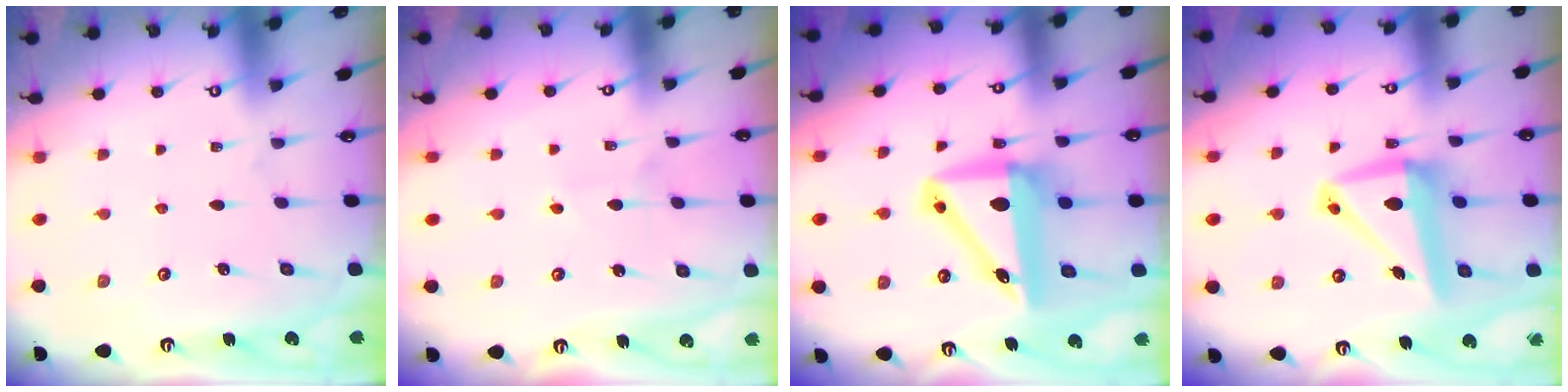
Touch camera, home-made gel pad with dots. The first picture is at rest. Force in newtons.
{"total": 2.7, "press": 2.7, "slide": 0.3}
{"total": 11.0, "press": 10.7, "slide": 2.7}
{"total": 10.8, "press": 10.5, "slide": 2.3}